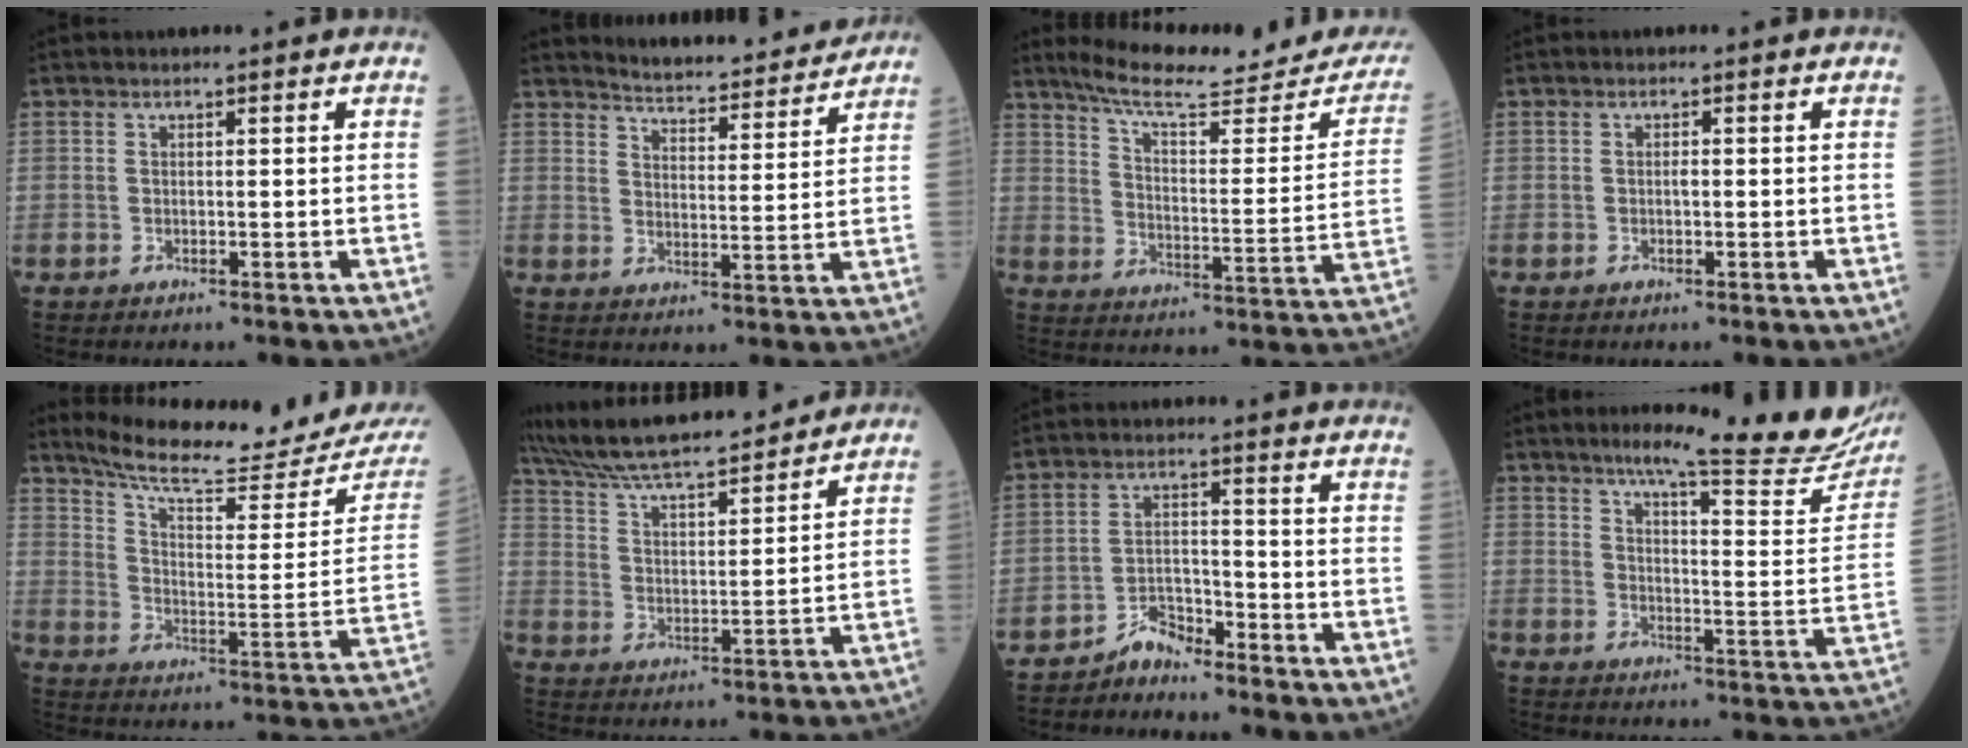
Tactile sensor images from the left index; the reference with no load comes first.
{"total": 12.5, "force": [12.1, 1.0, 3.2], "torque": [-0.046, -0.005, 0.159]}
{"total": 21.5, "force": [19.6, 3.5, 8.2], "torque": [-0.111, -0.049, 0.252]}
{"total": 0.6, "force": [-0.2, 0.2, 0.5], "torque": [-0.009, 0.002, -0.004]}
{"total": 20.4, "force": [19.1, 0.9, 7.1], "torque": [-0.114, -0.070, 0.262]}
{"total": 18.7, "force": [16.9, 2.2, 7.7], "torque": [-0.141, 0.027, 0.276]}
{"total": 3.9, "force": [-3.7, 1.0, 0.5], "torque": [-0.007, -0.004, -0.070]}
{"total": 20.1, "force": [17.6, 1.0, 9.7], "torque": [-0.123, -0.067, 0.208]}